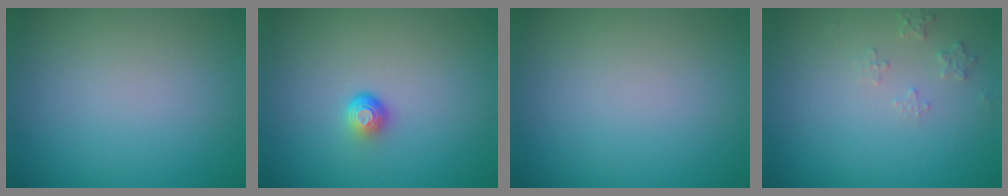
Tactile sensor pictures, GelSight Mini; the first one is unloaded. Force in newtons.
{"total": 1.7, "press": 1.1, "slide": 1.3}
{"total": 0.0}
{"total": 1.3, "press": 1.3, "slide": 0.2}